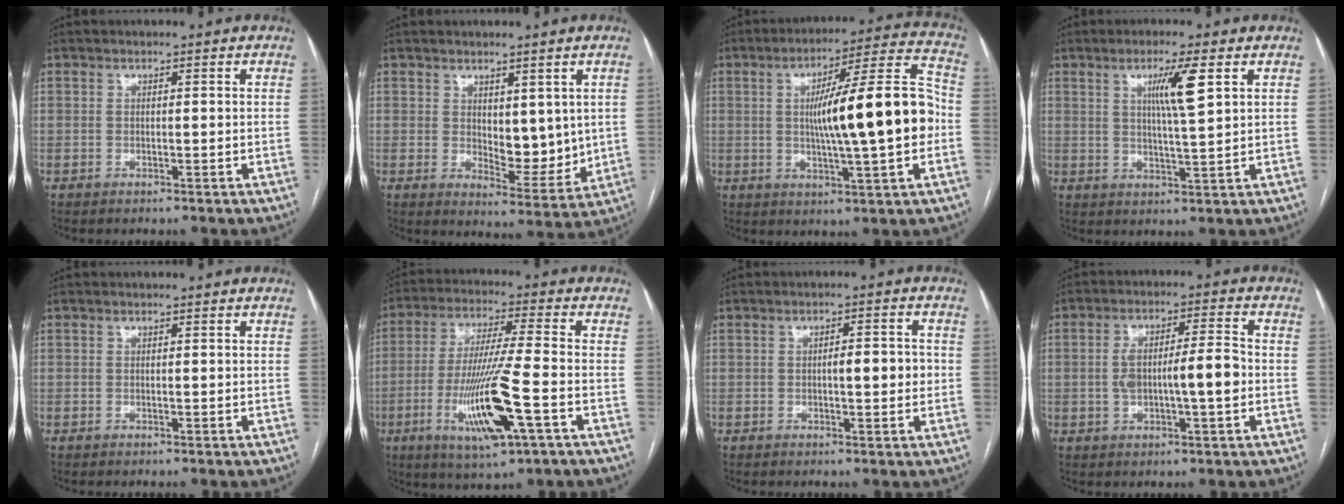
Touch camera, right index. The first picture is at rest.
{"total": 7.2, "force": [1.2, 3.5, 6.1], "torque": [-0.081, -0.012, 0.031]}
{"total": 17.3, "force": [-0.6, 1.3, 17.3], "torque": [-0.265, 0.020, -0.011]}
{"total": 6.4, "force": [2.4, -0.2, 5.9], "torque": [-0.102, -0.003, 0.042]}
{"total": 0.0}
{"total": 14.7, "force": [-4.9, 0.6, 13.8], "torque": [-0.279, -0.022, -0.087]}
{"total": 4.2, "force": [-0.2, 1.1, 4.1], "torque": [-0.060, 0.005, -0.002]}
{"total": 8.7, "force": [-1.0, 1.6, 8.6], "torque": [-0.155, 0.015, -0.015]}